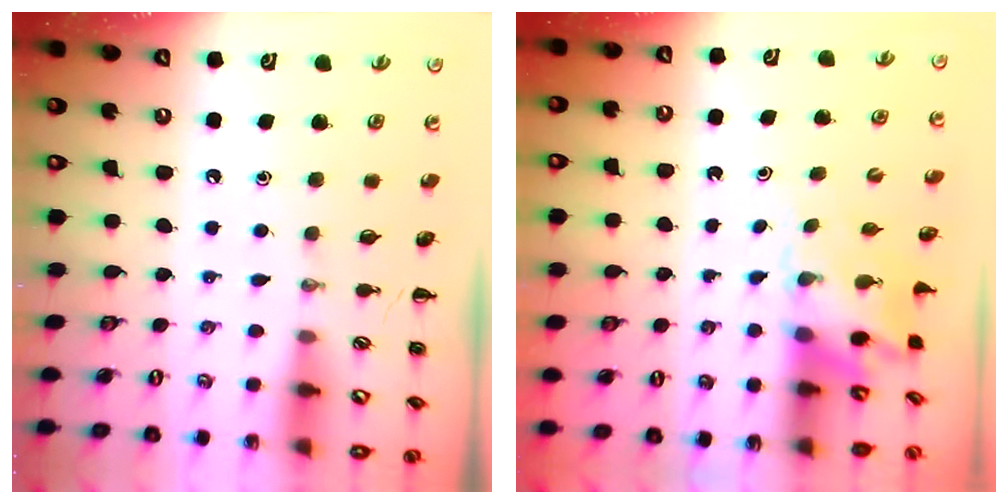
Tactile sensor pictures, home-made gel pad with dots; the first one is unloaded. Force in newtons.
{"total": 2.9, "press": 2.8, "slide": 0.7}